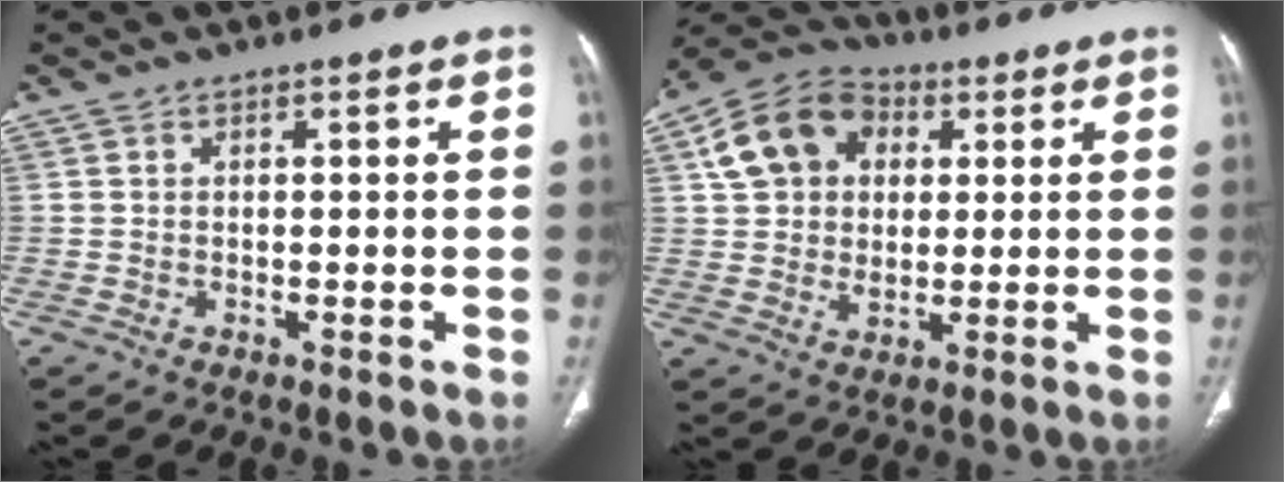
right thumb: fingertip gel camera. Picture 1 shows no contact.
{"total": 13.5, "force": [4.0, 10.4, 7.8], "torque": [-0.118, 0.005, 0.061]}